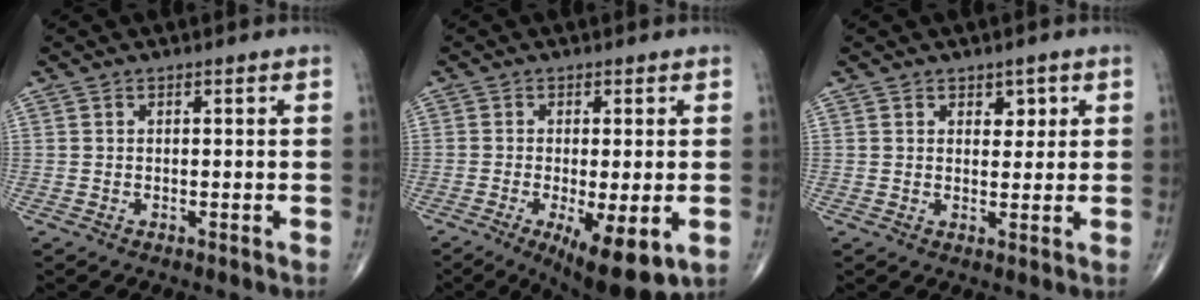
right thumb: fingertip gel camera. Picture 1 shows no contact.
{"total": 11.1, "force": [-3.8, 3.4, 9.8], "torque": [-0.153, -0.021, -0.053]}
{"total": 2.9, "force": [1.4, 2.0, 1.5], "torque": [0.002, -0.007, 0.019]}